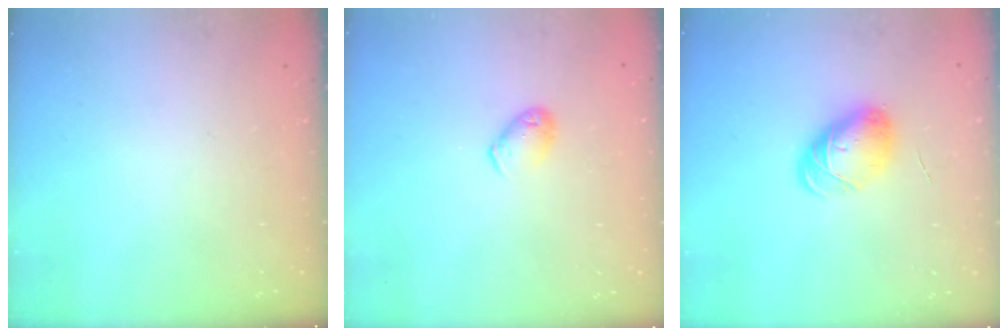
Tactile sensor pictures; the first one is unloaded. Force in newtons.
{"total": 5.5, "press": 5.5, "slide": 0.5}
{"total": 8.3, "press": 8.3, "slide": 0.8}